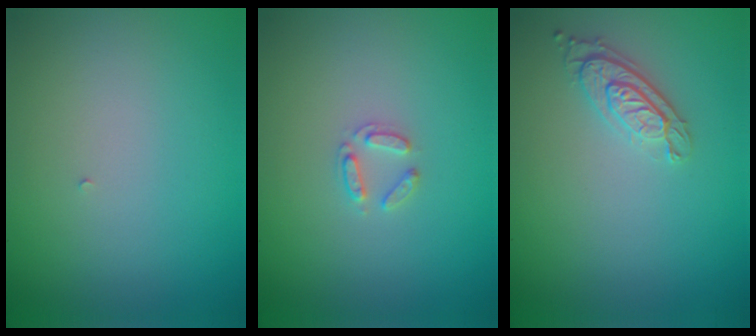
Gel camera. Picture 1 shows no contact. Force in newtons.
{"total": 1.5, "press": 1.4, "slide": 0.2}
{"total": 2.4, "press": 1.9, "slide": 1.4}